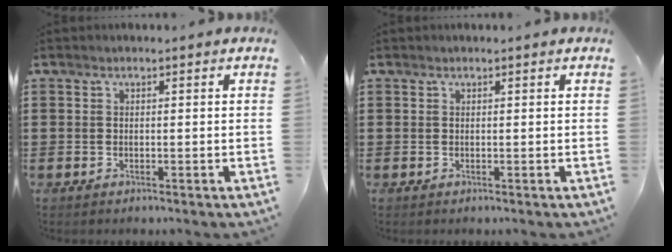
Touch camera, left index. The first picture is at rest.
{"total": 0.0}